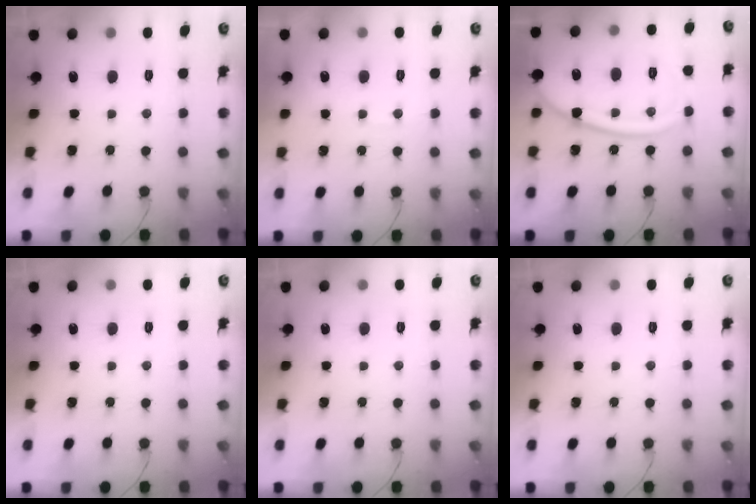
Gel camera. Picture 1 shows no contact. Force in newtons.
{"total": 2.2, "press": 2.2, "slide": 0.3}
{"total": 14.8, "press": 14.7, "slide": 1.9}
{"total": 0.0}
{"total": 0.0}
{"total": 0.0}